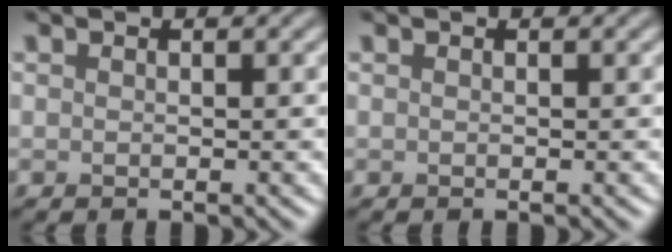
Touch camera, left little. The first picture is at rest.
{"total": 0.0}